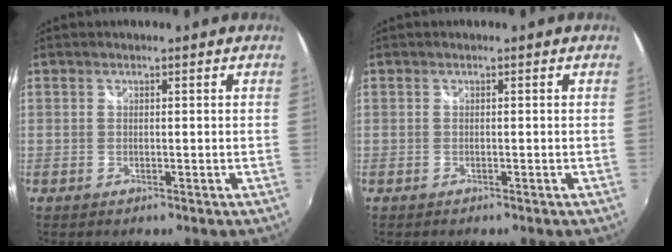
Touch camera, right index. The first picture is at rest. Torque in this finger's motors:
{"motor_torque": [-0.61, 0.55, -0.03, -0.01]}